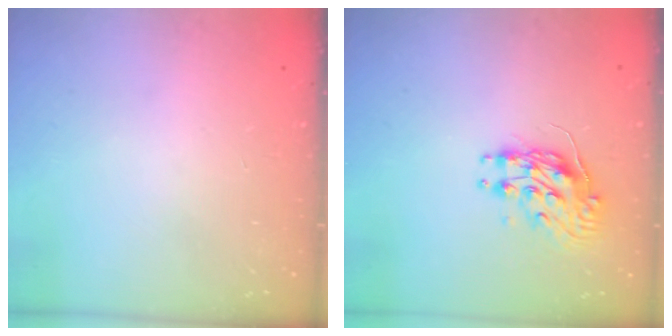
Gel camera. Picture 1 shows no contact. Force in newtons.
{"total": 9.3, "press": 9.3, "slide": 0.1}